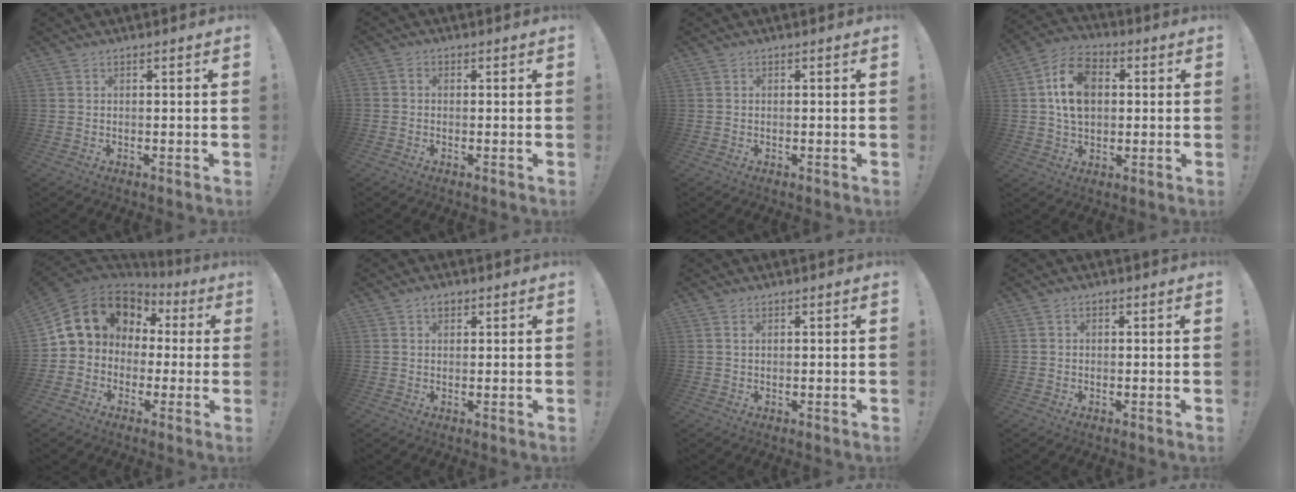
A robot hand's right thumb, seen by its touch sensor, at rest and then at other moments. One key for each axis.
{"total": 1.2, "fx": -0.6, "fy": 0.8, "fz": 0.6, "tx": -0.014, "ty": 0.005, "tz": -0.011}
{"total": 0.0}
{"total": 13.2, "fx": 2.1, "fy": 9.3, "fz": 9.1, "tx": -0.143, "ty": 0.008, "tz": 0.040}
{"total": 14.1, "fx": 4.0, "fy": 11.8, "fz": 6.5, "tx": -0.111, "ty": -0.008, "tz": 0.095}
{"total": 2.3, "fx": 1.2, "fy": 1.5, "fz": 1.2, "tx": -0.012, "ty": -0.001, "tz": 0.020}
{"total": 0.9, "fx": 0.4, "fy": 0.5, "fz": 0.7, "tx": -0.007, "ty": 0.000, "tz": 0.007}
{"total": 0.8, "fx": -0.2, "fy": 0.6, "fz": 0.4, "tx": -0.006, "ty": 0.003, "tz": -0.003}